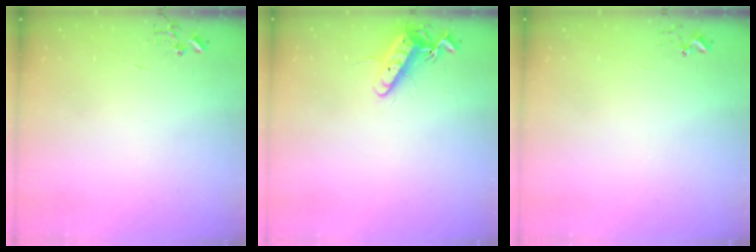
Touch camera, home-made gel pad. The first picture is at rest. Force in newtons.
{"total": 12.5, "press": 12.4, "slide": 1.0}
{"total": 3.8, "press": 3.8, "slide": 0.3}